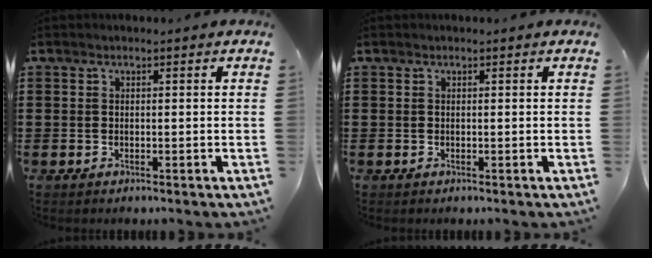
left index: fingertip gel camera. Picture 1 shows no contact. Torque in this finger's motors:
{"motor_torque": [0.01, 0.01, 0.00, 0.00]}